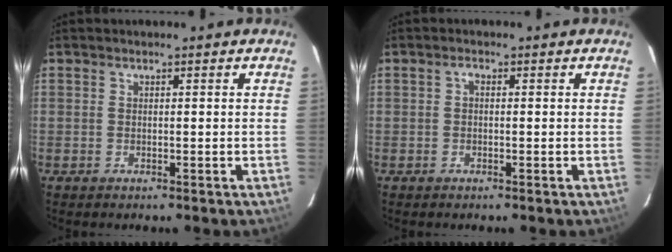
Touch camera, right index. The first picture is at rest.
{"total": 0.8, "force": [-0.1, 0.5, 0.6], "torque": [-0.011, 0.006, -0.004]}